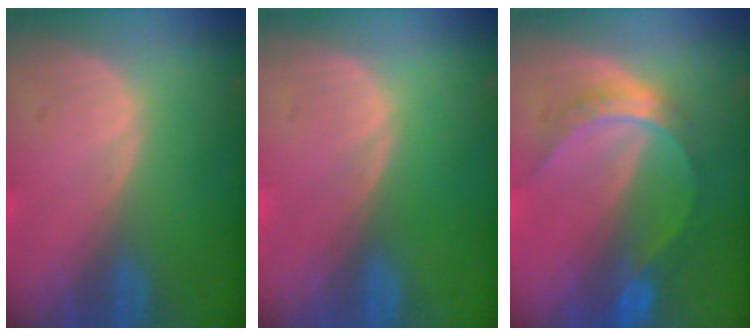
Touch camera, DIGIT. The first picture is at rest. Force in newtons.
{"total": 0.0}
{"total": 6.7, "press": 5.7, "slide": 3.4}